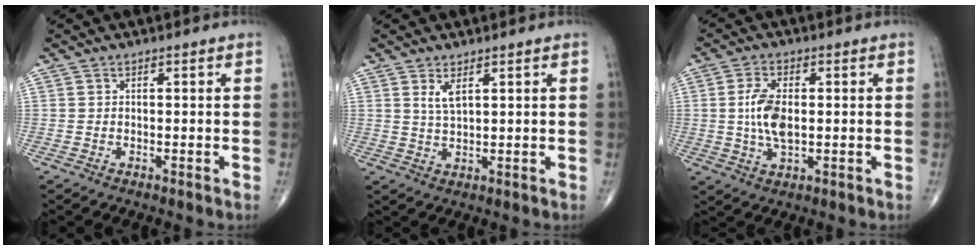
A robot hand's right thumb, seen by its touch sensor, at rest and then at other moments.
{"total": 3.0, "force": [1.5, 0.9, 2.4], "torque": [-0.049, -0.011, 0.035]}
{"total": 7.9, "force": [0.6, 3.4, 7.1], "torque": [-0.154, -0.008, 0.016]}